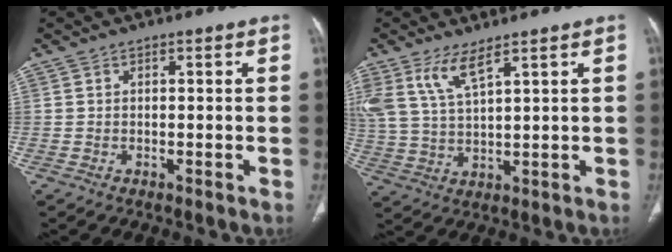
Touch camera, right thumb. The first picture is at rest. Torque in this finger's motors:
{"motor_torque": [-0.45, 0.78, 0.48, 0.60, 0.30]}